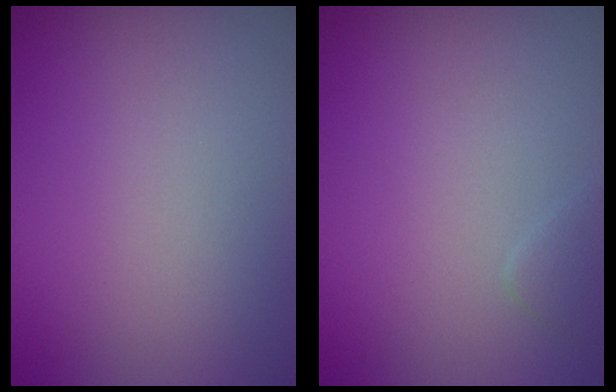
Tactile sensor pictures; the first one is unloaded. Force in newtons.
{"total": 0.9, "press": 0.9, "slide": 0.0}